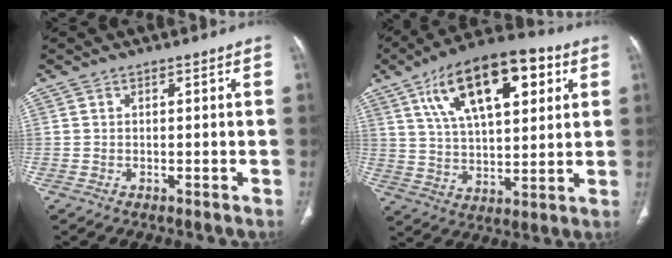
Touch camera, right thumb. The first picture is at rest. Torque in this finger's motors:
{"motor_torque": [0.67, 2.28, 0.97, 0.10, 0.36]}